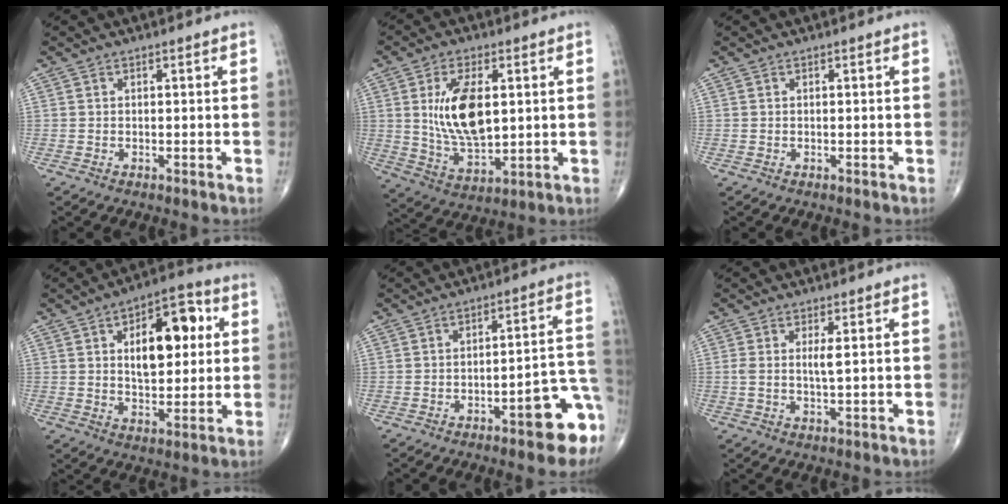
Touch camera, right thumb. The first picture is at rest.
{"total": 13.7, "force": [2.3, 6.9, 11.6], "torque": [-0.203, -0.017, 0.051]}
{"total": 0.0}
{"total": 14.8, "force": [3.5, 7.8, 12.1], "torque": [-0.139, 0.008, 0.051]}
{"total": 11.0, "force": [-5.7, 3.0, 9.0], "torque": [-0.081, 0.048, -0.069]}
{"total": 2.9, "force": [0.6, 0.5, 2.8], "torque": [-0.061, -0.007, 0.013]}